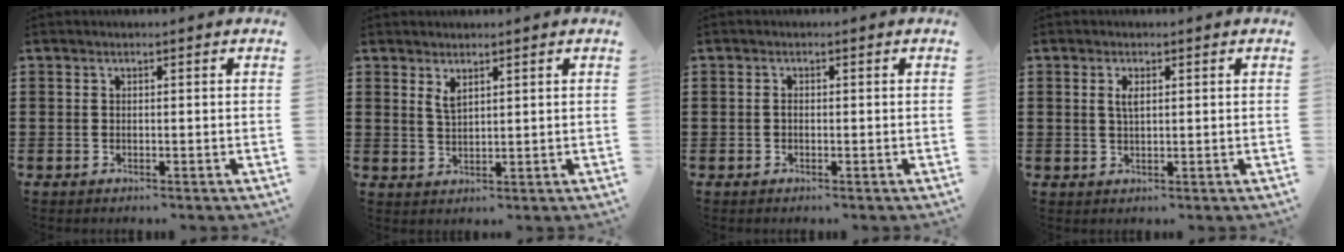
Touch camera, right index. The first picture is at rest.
{"total": 2.2, "force": [1.5, 0.8, 1.4], "torque": [-0.030, 0.003, 0.026]}
{"total": 0.7, "force": [-0.2, 0.4, 0.5], "torque": [-0.012, -0.001, -0.004]}
{"total": 2.1, "force": [0.6, 0.8, 1.8], "torque": [-0.039, 0.004, 0.009]}